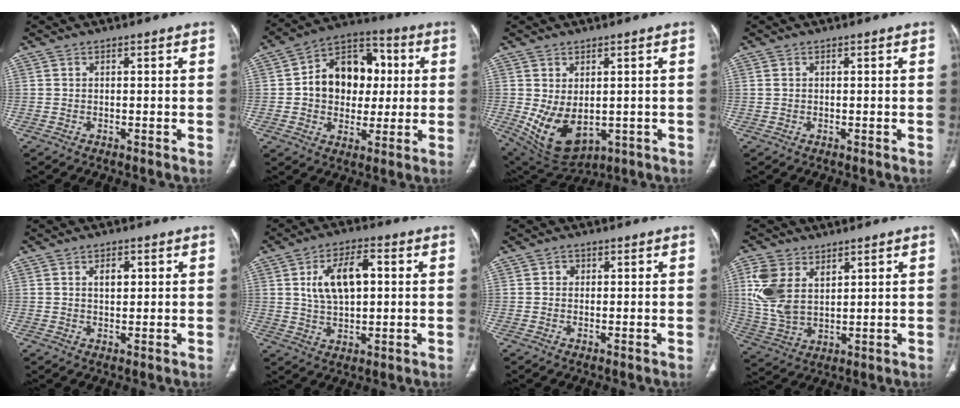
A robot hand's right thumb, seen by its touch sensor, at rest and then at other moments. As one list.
[{"total": 16.0, "force": [1.6, 12.0, 10.5], "torque": [-0.109, 0.022, 0.020]}, {"total": 10.8, "force": [-1.2, 6.8, 8.4], "torque": [-0.137, -0.009, 0.012]}, {"total": 0.7, "force": [0.2, 0.6, 0.4], "torque": [-0.005, 0.004, 0.005]}, {"total": 2.9, "force": [0.9, 1.8, 2.1], "torque": [-0.022, -0.001, 0.014]}, {"total": 10.7, "force": [2.0, 5.7, 8.8], "torque": [-0.146, 0.008, 0.038]}, {"total": 1.1, "force": [0.2, 1.0, 0.4], "torque": [0.000, 0.003, 0.001]}, {"total": 11.1, "force": [4.2, 7.1, 7.4], "torque": [-0.150, -0.012, 0.094]}]